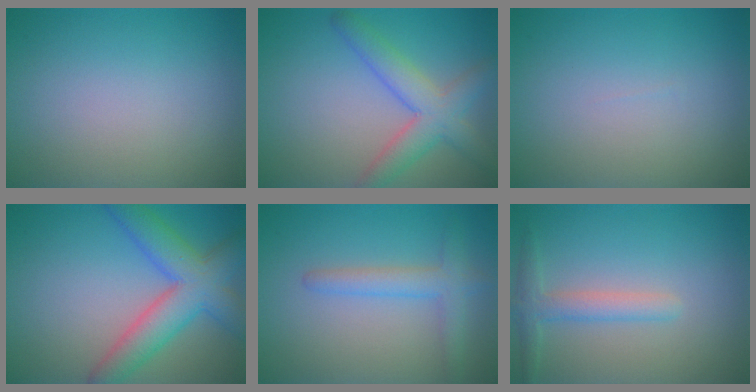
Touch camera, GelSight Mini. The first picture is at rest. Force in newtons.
{"total": 4.8, "press": 4.8, "slide": 0.2}
{"total": 0.0}
{"total": 7.0, "press": 7.0, "slide": 0.3}
{"total": 2.8, "press": 2.8, "slide": 0.2}
{"total": 2.4, "press": 2.4, "slide": 0.2}